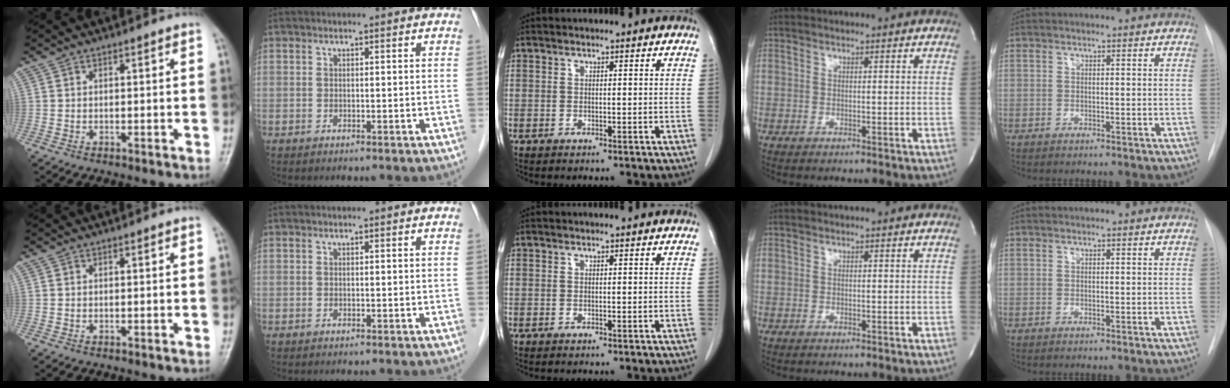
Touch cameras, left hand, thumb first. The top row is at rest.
{}